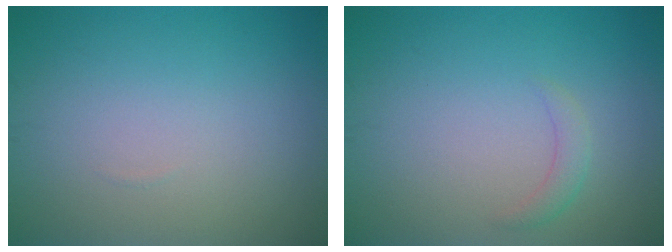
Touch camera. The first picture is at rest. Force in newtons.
{"total": 1.3, "press": 1.3, "slide": 0.1}